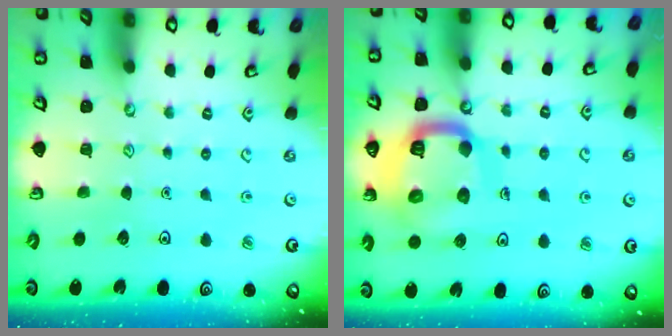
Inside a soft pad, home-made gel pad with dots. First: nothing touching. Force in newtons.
{"total": 17.3, "press": 17.2, "slide": 1.8}